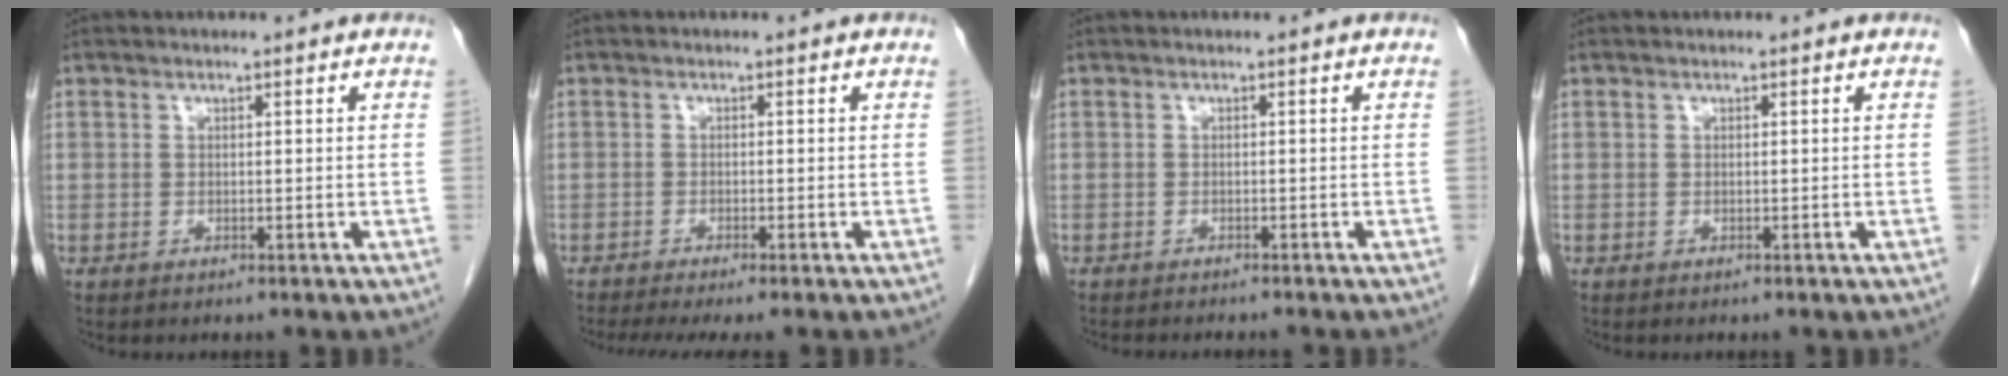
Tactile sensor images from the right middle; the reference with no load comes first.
{"total": 6.4, "force": [-5.2, 0.3, 3.7], "torque": [-0.047, -0.013, -0.083]}
{"total": 5.0, "force": [-4.5, 0.6, 2.1], "torque": [-0.017, -0.006, -0.059]}
{"total": 0.0}